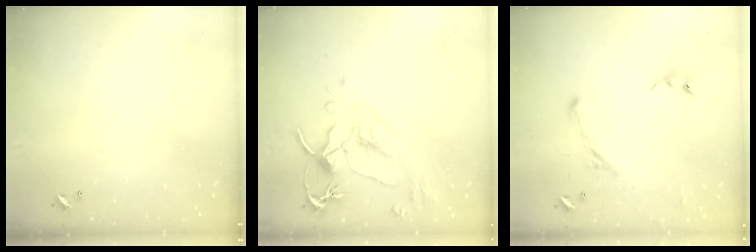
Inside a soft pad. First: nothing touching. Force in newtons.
{"total": 2.4, "press": 2.0, "slide": 1.4}
{"total": 0.0}